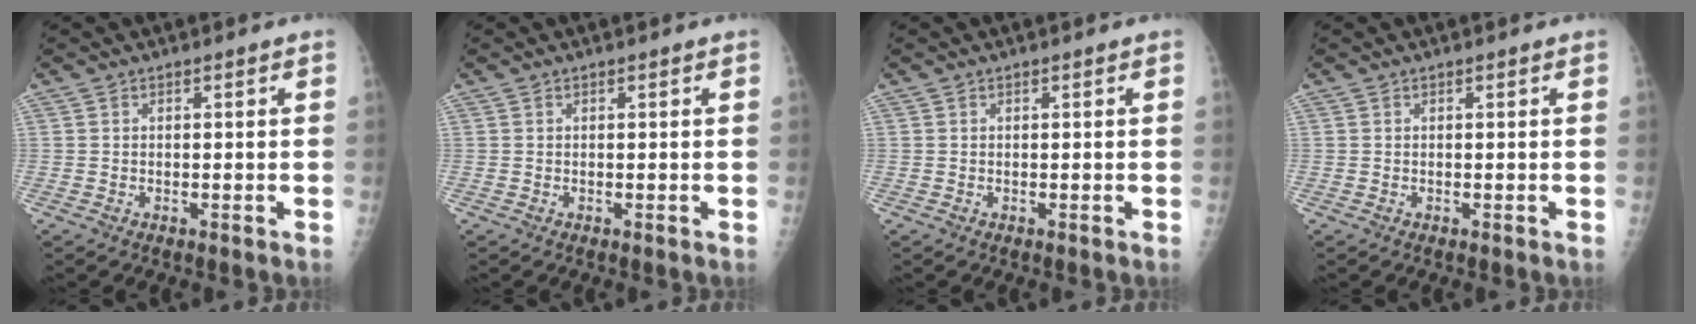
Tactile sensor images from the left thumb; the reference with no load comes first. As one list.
[{"total": 0.0}, {"total": 0.0}, {"total": 0.0}]